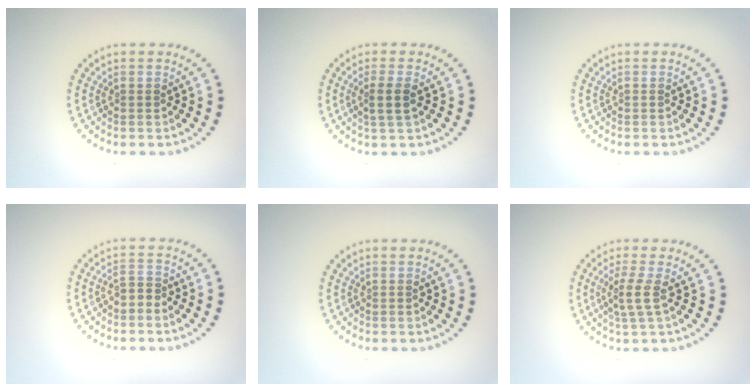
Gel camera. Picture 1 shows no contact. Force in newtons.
{"total": 1.9, "press": 1.7, "slide": 0.8}
{"total": 0.0}
{"total": 1.1, "press": 0.9, "slide": 0.7}
{"total": 0.0}
{"total": 2.1, "press": 1.6, "slide": 1.3}